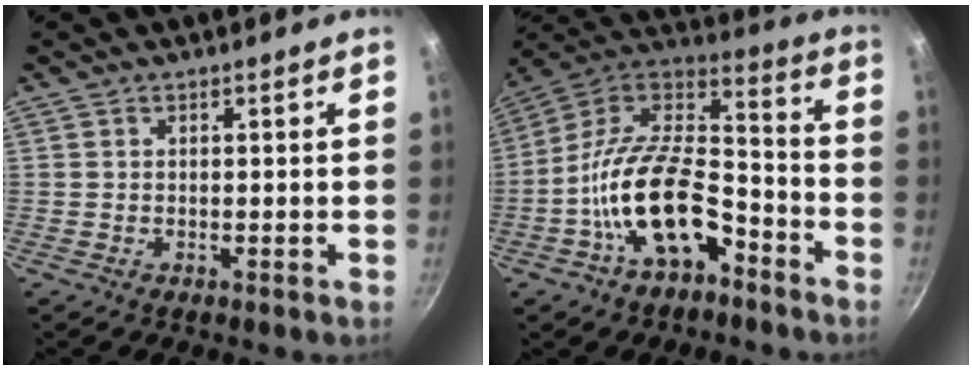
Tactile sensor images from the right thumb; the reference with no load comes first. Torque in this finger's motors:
{"motor_torque": [1.50, 1.31, 2.05, -0.72, 0.78]}